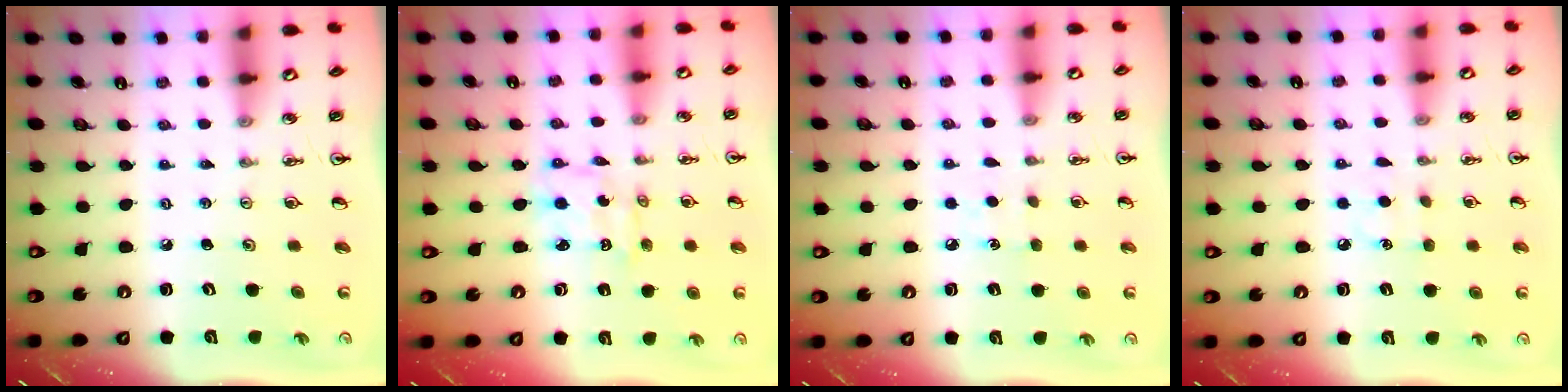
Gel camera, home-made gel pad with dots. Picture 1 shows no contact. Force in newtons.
{"total": 2.7, "press": 2.7, "slide": 0.2}
{"total": 5.5, "press": 5.5, "slide": 0.6}
{"total": 5.2, "press": 5.1, "slide": 0.6}